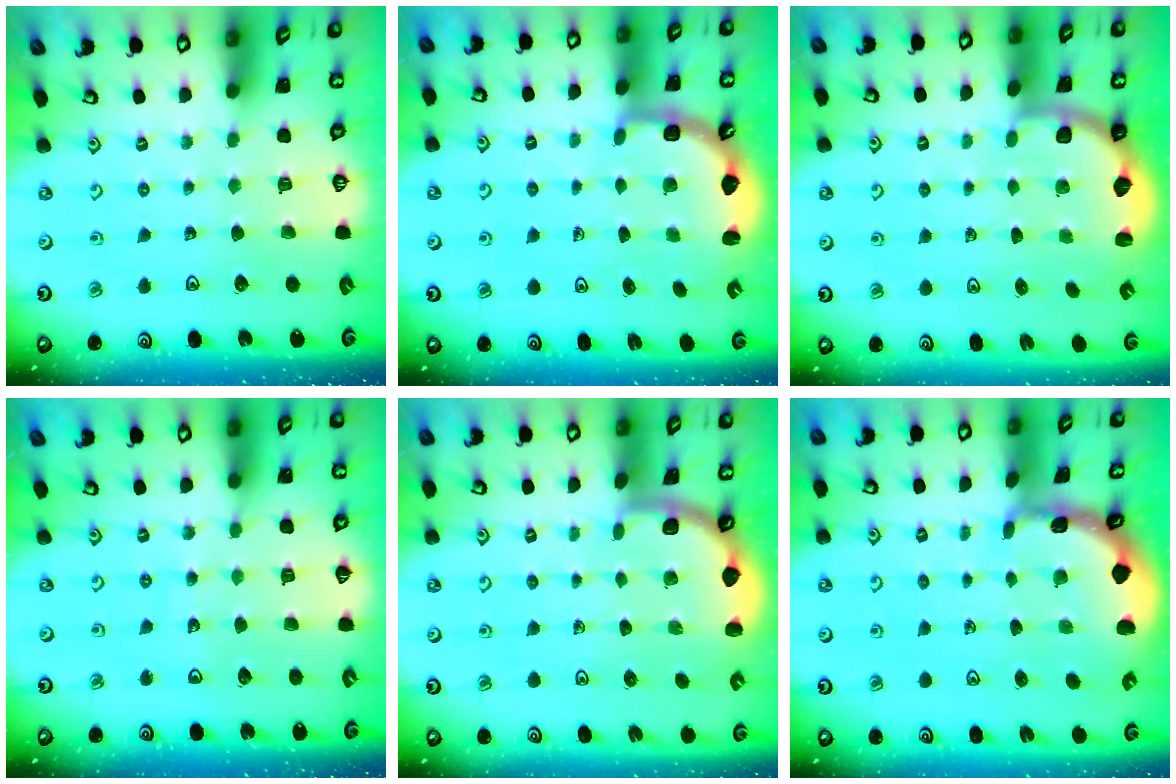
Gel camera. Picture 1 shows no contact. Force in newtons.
{"total": 3.1, "press": 2.5, "slide": 1.8}
{"total": 3.5, "press": 3.3, "slide": 1.1}
{"total": 6.0, "press": 5.4, "slide": 2.7}
{"total": 1.8, "press": 1.8, "slide": 0.0}
{"total": 2.6, "press": 2.6, "slide": 0.3}